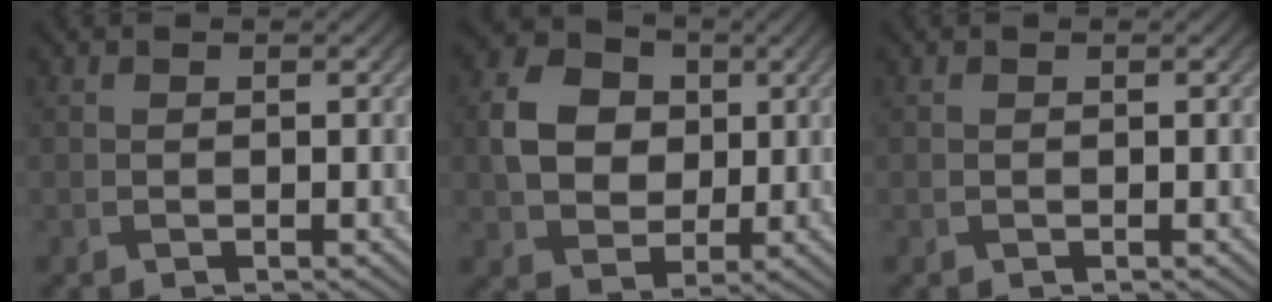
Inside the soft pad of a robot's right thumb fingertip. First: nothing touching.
{"total": 7.7, "force": [1.1, 6.4, 4.2], "torque": [-0.097, 0.008, 0.011]}
{"total": 0.0}